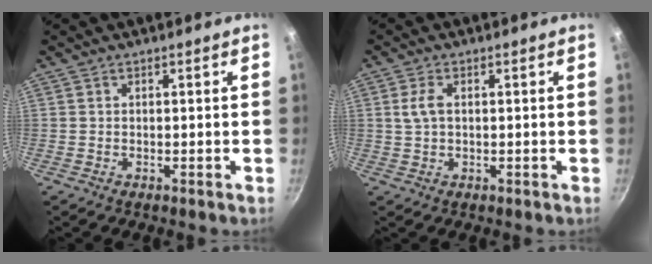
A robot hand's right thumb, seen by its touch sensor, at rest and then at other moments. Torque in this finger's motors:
{"motor_torque": [-0.39, 0.37, 0.50, 0.06, 0.02]}